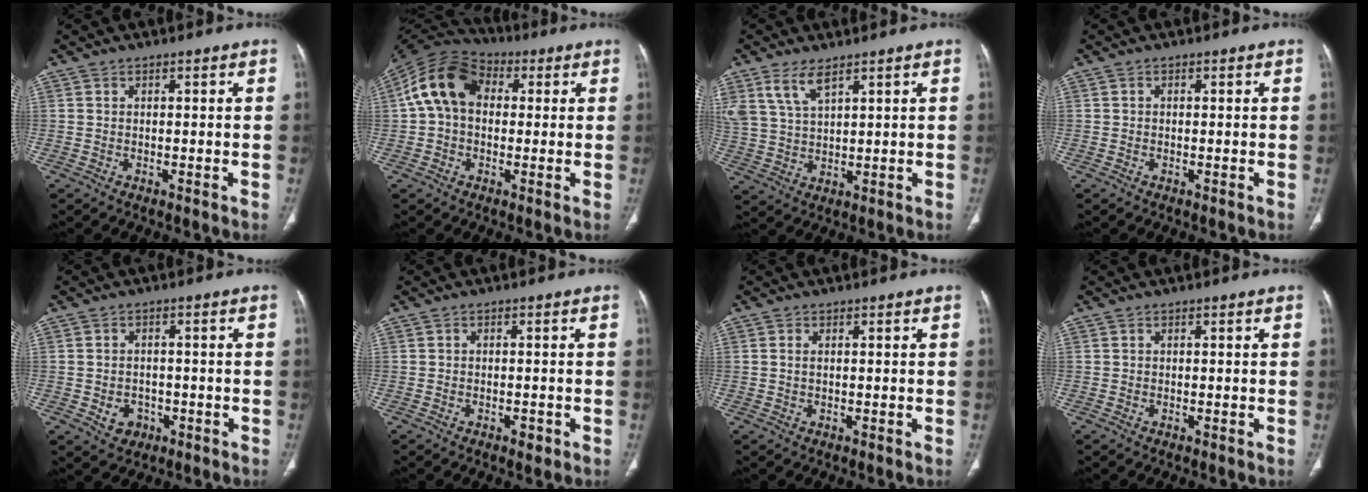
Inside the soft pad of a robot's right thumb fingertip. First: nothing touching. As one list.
[{"total": 13.1, "force": [1.8, 9.4, 8.9], "torque": [-0.154, 0.035, 0.018]}, {"total": 6.8, "force": [4.4, 2.8, 4.3], "torque": [-0.088, -0.013, 0.097]}, {"total": 0.0}, {"total": 4.2, "force": [-1.5, 3.5, 1.8], "torque": [-0.015, 0.010, -0.013]}, {"total": 1.7, "force": [-0.9, 0.9, 1.1], "torque": [-0.012, 0.002, -0.013]}, {"total": 0.8, "force": [0.2, 0.4, 0.7], "torque": [-0.018, 0.004, 0.006]}, {"total": 0.0}]